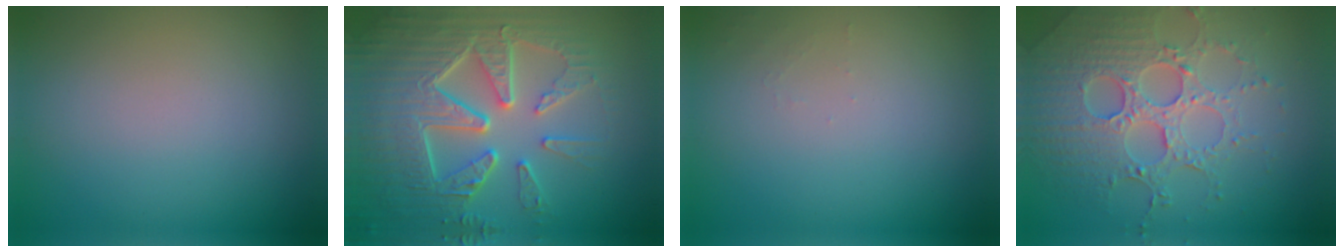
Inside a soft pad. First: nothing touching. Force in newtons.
{"total": 9.5, "press": 6.6, "slide": 6.9}
{"total": 0.7, "press": 0.7, "slide": 0.1}
{"total": 6.4, "press": 5.1, "slide": 3.8}